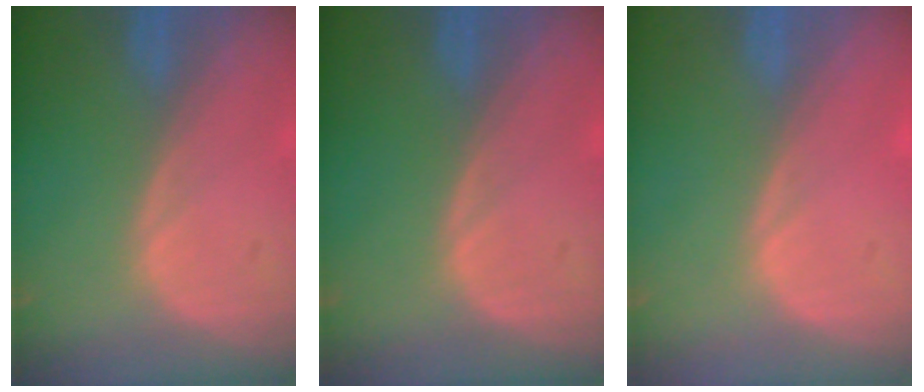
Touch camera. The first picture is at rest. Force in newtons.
{"total": 0.0}
{"total": 0.5, "press": 0.0, "slide": 0.5}